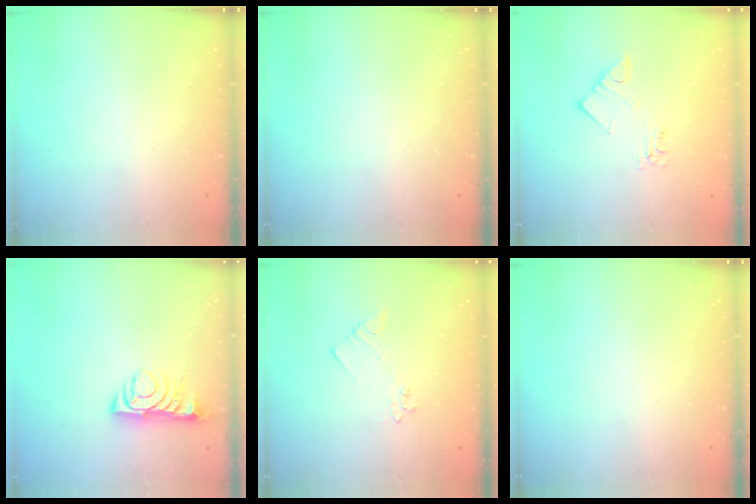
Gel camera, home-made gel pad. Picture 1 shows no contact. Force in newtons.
{"total": 0.0}
{"total": 3.4, "press": 3.4, "slide": 0.2}
{"total": 5.5, "press": 5.4, "slide": 0.7}
{"total": 2.5, "press": 2.5, "slide": 0.3}
{"total": 0.0}